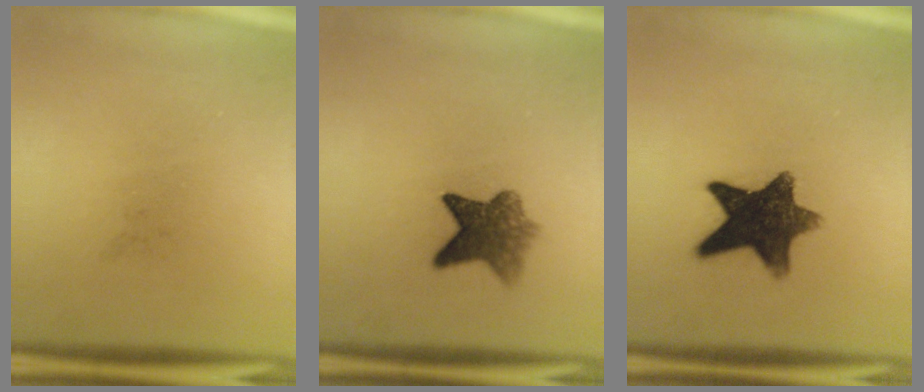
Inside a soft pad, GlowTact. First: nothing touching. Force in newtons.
{"total": 6.5}
{"total": 11.8}